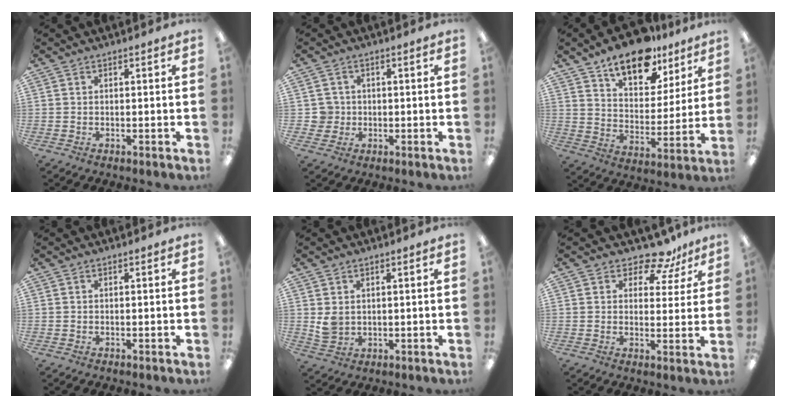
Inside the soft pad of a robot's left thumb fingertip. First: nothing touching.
{"total": 3.8, "force": [0.3, 3.8, 0.4], "torque": [-0.008, 0.005, 0.003]}
{"total": 15.5, "force": [11.7, 7.4, 7.1], "torque": [-0.108, -0.067, 0.206]}
{"total": 0.0}
{"total": 3.9, "force": [1.5, 2.9, 2.0], "torque": [-0.033, 0.000, 0.029]}
{"total": 7.9, "force": [6.5, 3.4, 3.0], "torque": [-0.035, -0.046, 0.115]}